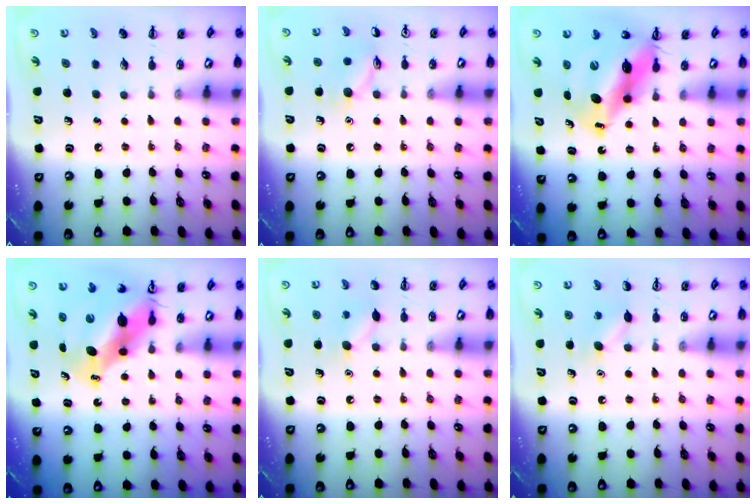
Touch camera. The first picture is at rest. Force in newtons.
{"total": 8.3, "press": 8.3, "slide": 0.6}
{"total": 13.0, "press": 12.5, "slide": 3.7}
{"total": 10.6, "press": 10.2, "slide": 3.0}
{"total": 7.5, "press": 7.3, "slide": 1.8}
{"total": 6.3, "press": 6.0, "slide": 1.9}